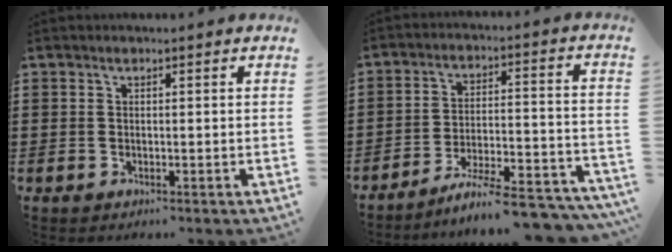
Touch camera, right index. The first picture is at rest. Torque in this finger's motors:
{"motor_torque": [2.14, 0.00, 0.70, 0.07]}